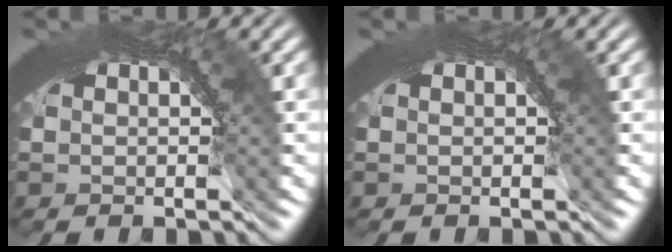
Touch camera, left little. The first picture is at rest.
{"total": 0.6, "force": [0.1, 0.3, 0.5], "torque": [-0.006, 0.001, 0.002]}